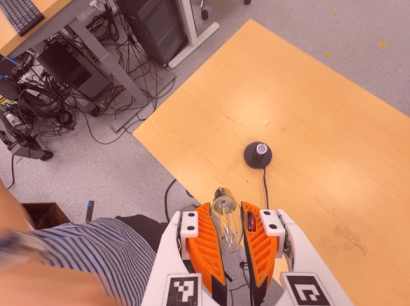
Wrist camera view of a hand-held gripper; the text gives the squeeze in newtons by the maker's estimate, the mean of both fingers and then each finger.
{"total": 21.0, "left": 26.3, "right": 15.7}